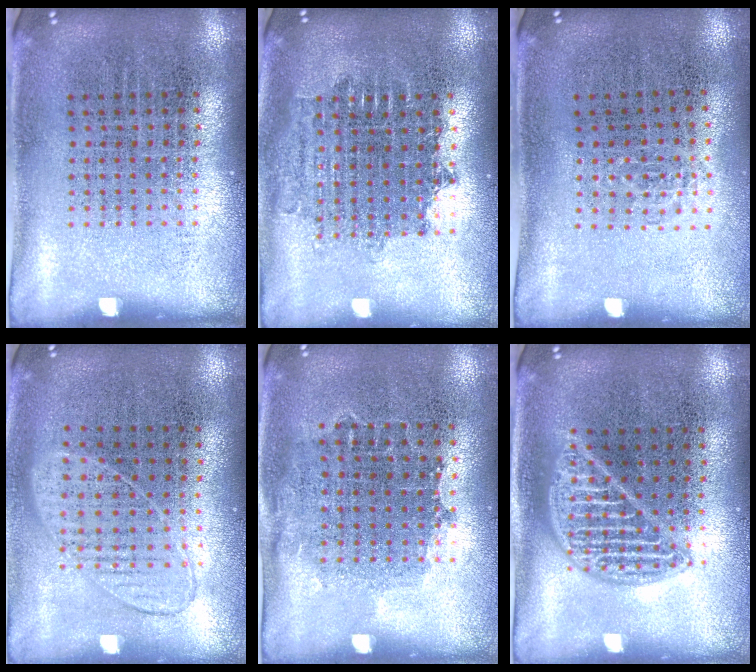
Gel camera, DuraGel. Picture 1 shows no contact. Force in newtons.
{"total": 1.7, "press": 1.4, "slide": 1.0}
{"total": 0.6, "press": 0.5, "slide": 0.3}
{"total": 0.9, "press": 0.9, "slide": 0.3}
{"total": 0.8, "press": 0.7, "slide": 0.5}
{"total": 2.2, "press": 2.2, "slide": 0.2}